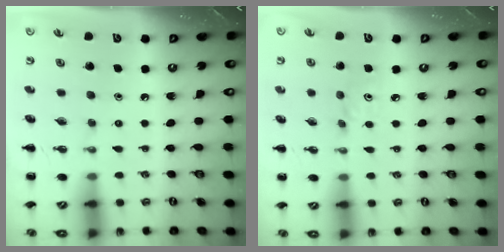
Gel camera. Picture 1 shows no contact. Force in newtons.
{"total": 3.1, "press": 3.0, "slide": 0.8}